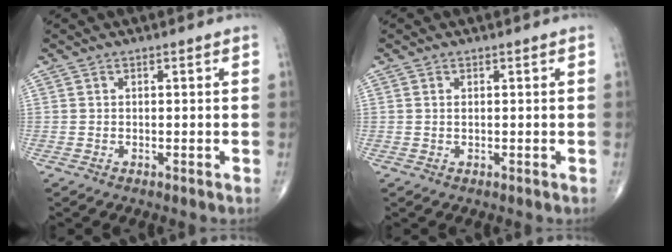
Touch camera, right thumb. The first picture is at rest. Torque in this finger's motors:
{"motor_torque": [-0.40, 0.21, -0.01, 0.29, -0.02]}